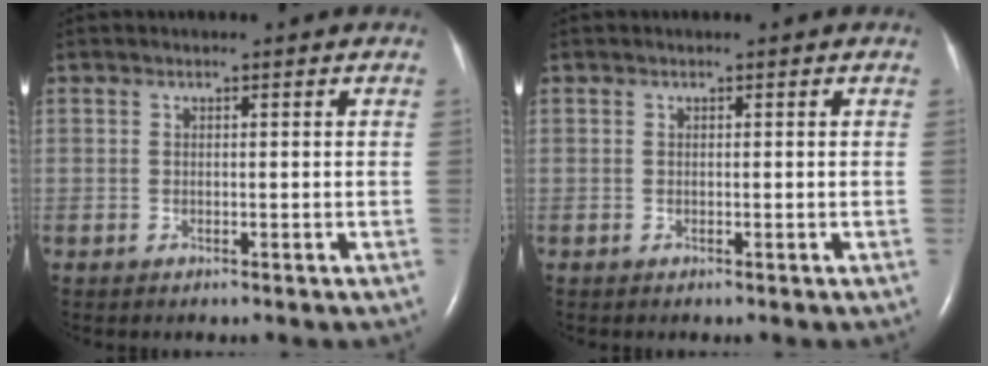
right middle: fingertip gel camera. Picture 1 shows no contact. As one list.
[{"total": 0.0}]